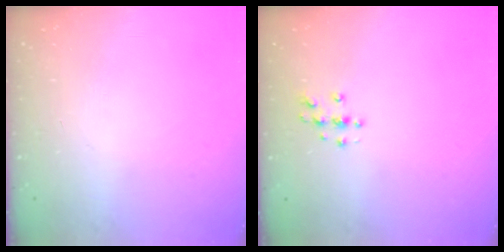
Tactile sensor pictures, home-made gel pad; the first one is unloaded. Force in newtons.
{"total": 3.9, "press": 3.8, "slide": 0.4}